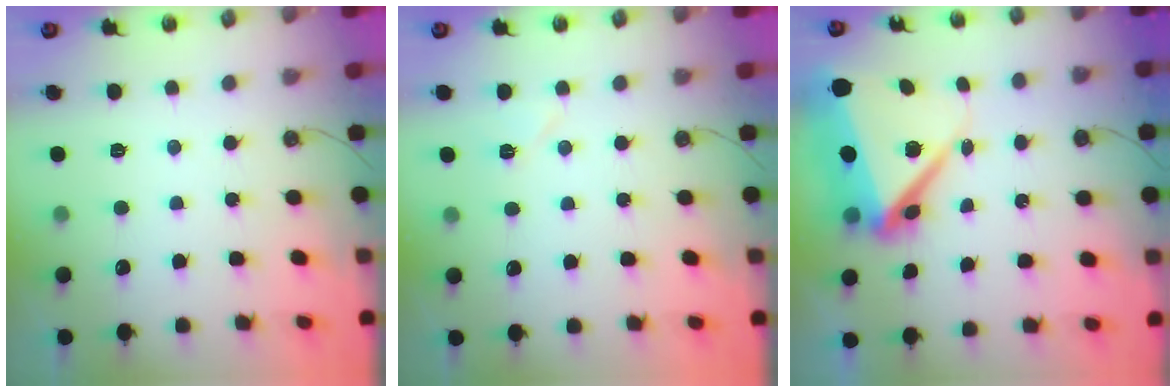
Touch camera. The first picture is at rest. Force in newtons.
{"total": 5.6, "press": 5.0, "slide": 2.5}
{"total": 11.9, "press": 11.8, "slide": 1.9}